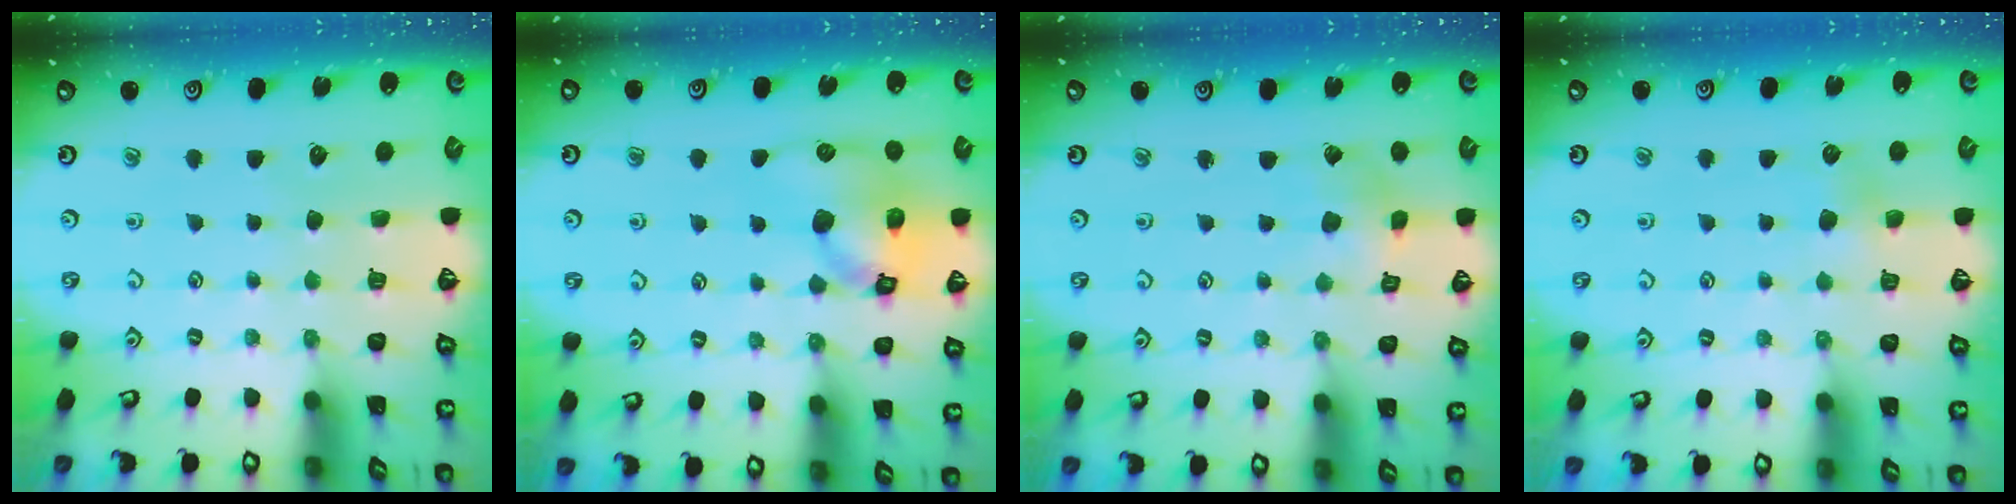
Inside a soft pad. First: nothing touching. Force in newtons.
{"total": 12.7, "press": 12.5, "slide": 2.1}
{"total": 2.5, "press": 2.5, "slide": 0.3}
{"total": 2.9, "press": 2.9, "slide": 0.3}